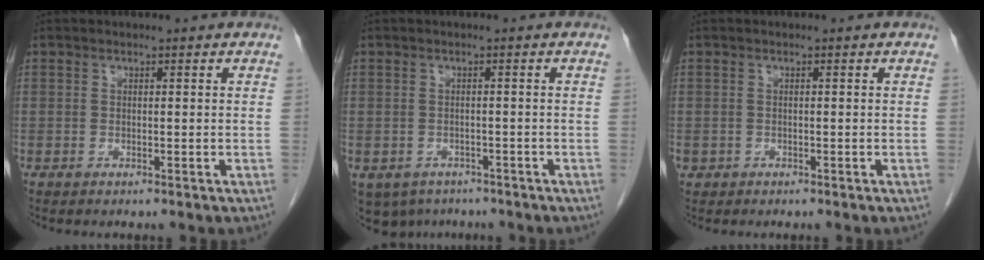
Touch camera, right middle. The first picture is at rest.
{"total": 7.5, "force": [-4.9, 5.4, 1.9], "torque": [-0.047, -0.006, -0.060]}
{"total": 0.8, "force": [-0.3, 0.7, 0.2], "torque": [-0.007, 0.004, -0.001]}